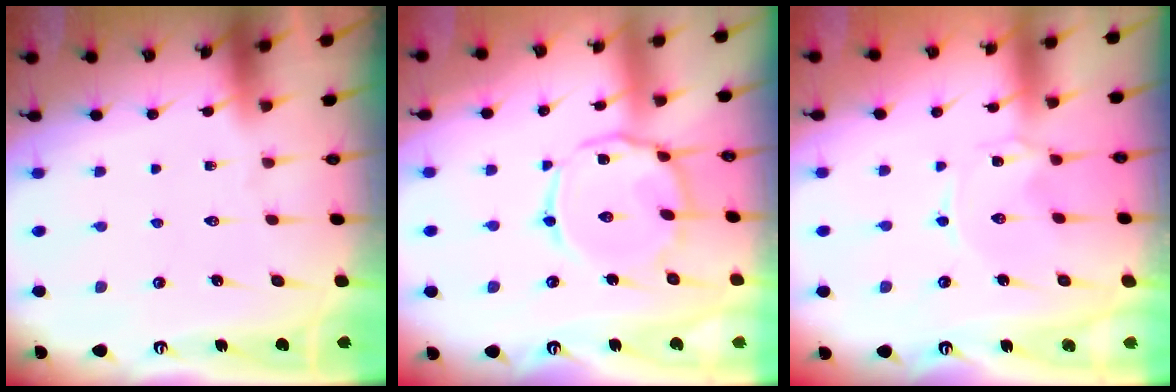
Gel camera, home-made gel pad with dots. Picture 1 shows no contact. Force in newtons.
{"total": 10.3, "press": 10.3, "slide": 0.7}
{"total": 0.0}